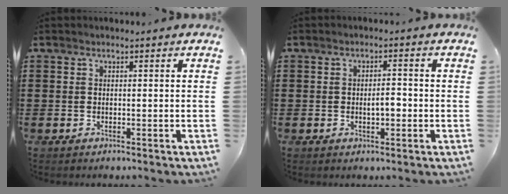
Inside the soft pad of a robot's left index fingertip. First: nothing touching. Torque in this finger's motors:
{"motor_torque": [0.04, 0.04, 0.05, 0.04]}